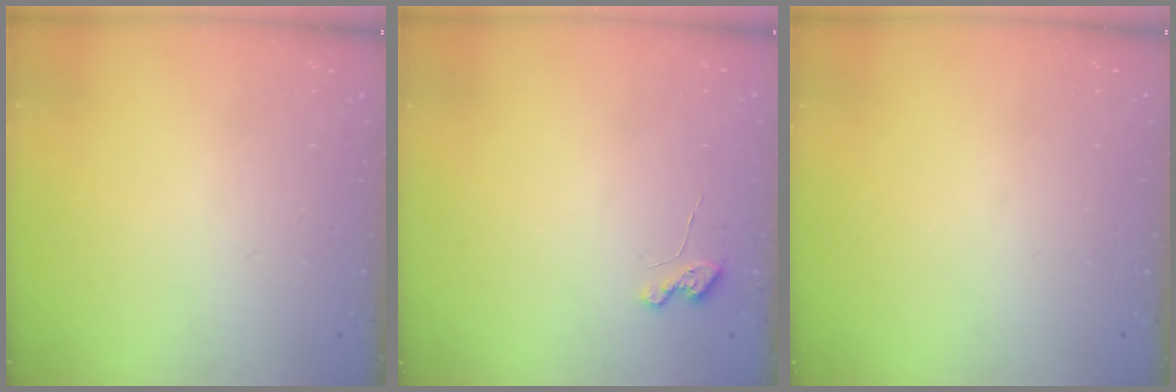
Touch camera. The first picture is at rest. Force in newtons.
{"total": 4.1, "press": 4.1, "slide": 0.4}
{"total": 0.0}